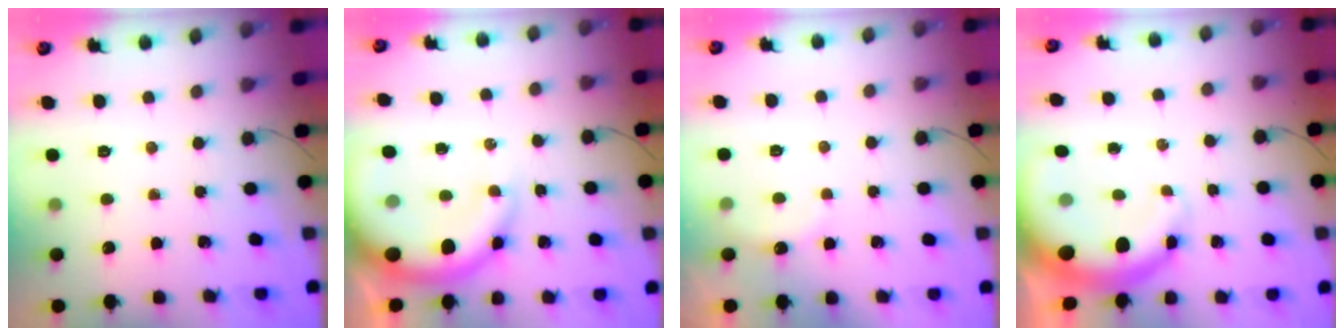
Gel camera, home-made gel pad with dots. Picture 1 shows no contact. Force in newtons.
{"total": 15.2, "press": 14.8, "slide": 3.1}
{"total": 4.0, "press": 3.9, "slide": 1.1}
{"total": 7.9, "press": 7.7, "slide": 1.9}